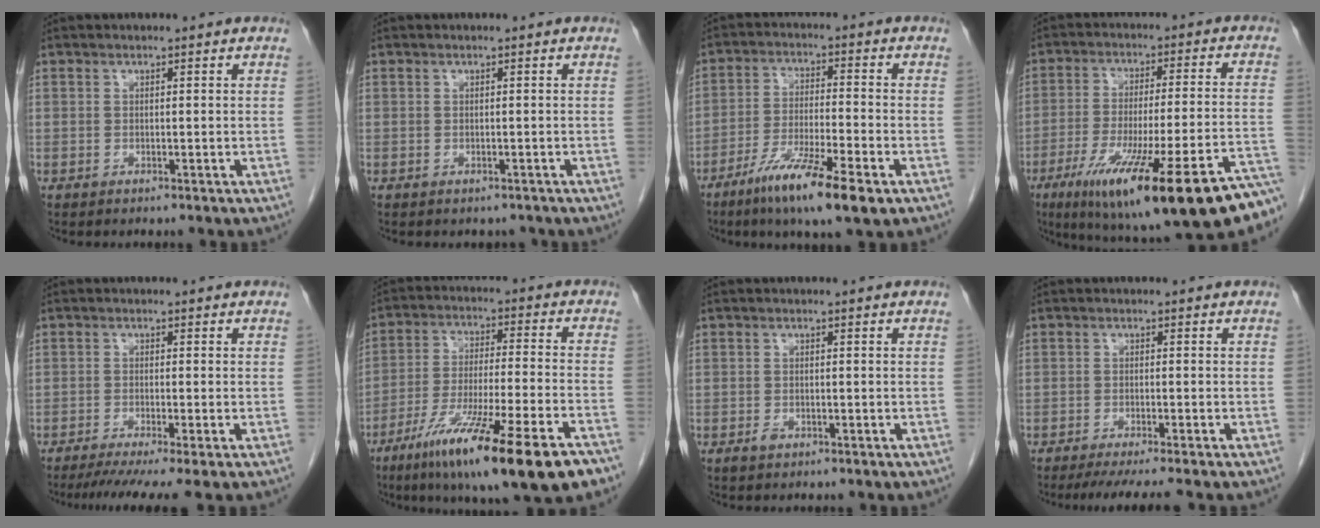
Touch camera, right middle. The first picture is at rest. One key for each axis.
{"total": 1.1, "fx": -0.8, "fy": 0.7, "fz": 0.1, "tx": -0.001, "ty": 0.001, "tz": -0.009}
{"total": 11.5, "fx": -6.7, "fy": 0.8, "fz": 9.3, "tx": -0.173, "ty": -0.027, "tz": -0.116}
{"total": 26.1, "fx": -16.6, "fy": 2.9, "fz": 19.9, "tx": -0.243, "ty": -0.015, "tz": -0.249}
{"total": 7.5, "fx": -5.9, "fy": -0.5, "fz": 4.7, "tx": -0.061, "ty": -0.019, "tz": -0.092}
{"total": 21.1, "fx": -13.1, "fy": 1.5, "fz": 16.5, "tx": -0.228, "ty": -0.052, "tz": -0.215}
{"total": 1.0, "fx": -0.6, "fy": 0.6, "fz": 0.6, "tx": -0.012, "ty": 0.001, "tz": -0.008}
{"total": 6.7, "fx": -5.7, "fy": -0.5, "fz": 3.5, "tx": -0.037, "ty": -0.016, "tz": -0.087}